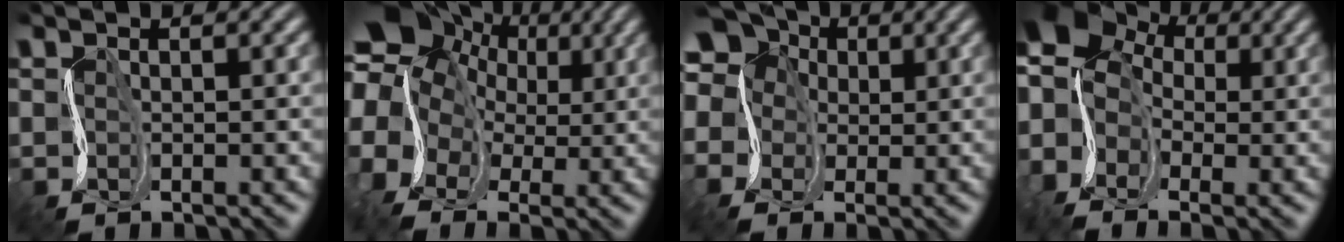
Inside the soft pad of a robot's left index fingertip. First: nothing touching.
{"total": 11.0, "force": [2.2, 9.3, 5.5], "torque": [-0.122, 0.029, 0.016]}
{"total": 9.7, "force": [2.4, 8.3, 4.4], "torque": [-0.111, 0.046, -0.015]}
{"total": 9.7, "force": [0.7, 7.8, 5.7], "torque": [-0.103, 0.029, -0.020]}